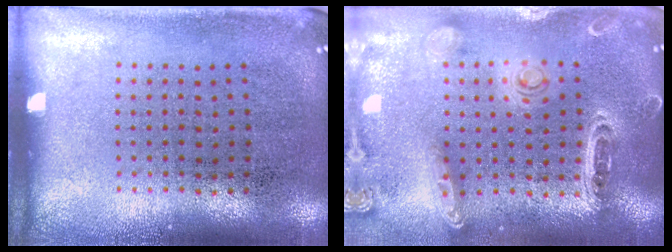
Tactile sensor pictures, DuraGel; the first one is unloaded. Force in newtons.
{"total": 1.4, "press": 1.4, "slide": 0.0}